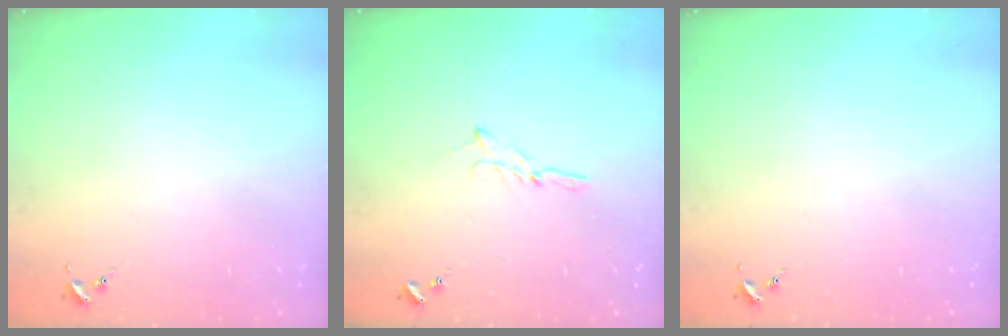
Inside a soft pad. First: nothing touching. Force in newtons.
{"total": 2.0, "press": 2.0, "slide": 0.2}
{"total": 0.0}